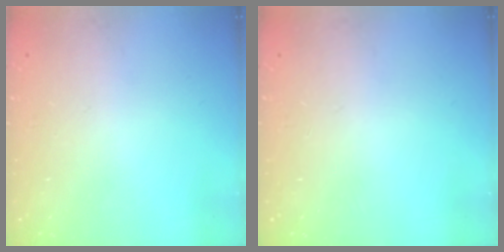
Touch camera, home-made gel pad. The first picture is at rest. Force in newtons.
{"total": 0.0}